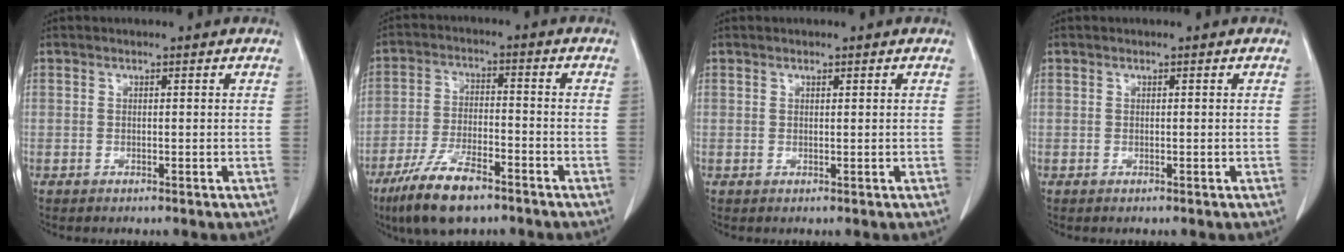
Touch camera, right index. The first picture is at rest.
{"total": 11.5, "force": [-7.8, 3.4, 7.8], "torque": [-0.155, -0.015, -0.139]}
{"total": 0.6, "force": [0.4, 0.4, 0.3], "torque": [-0.009, -0.001, 0.007]}
{"total": 0.0}